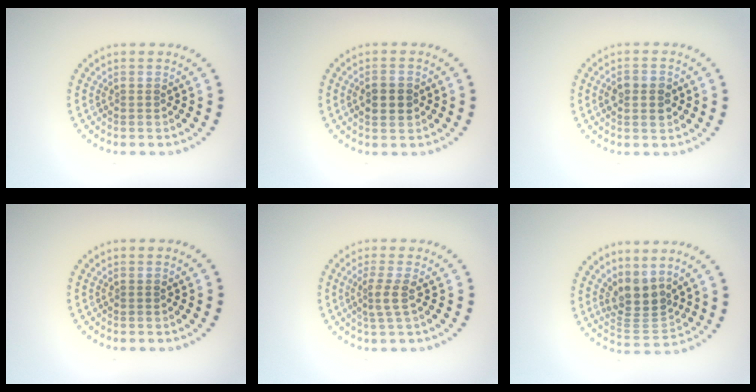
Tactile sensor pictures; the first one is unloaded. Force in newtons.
{"total": 2.9, "press": 2.9, "slide": 0.2}
{"total": 2.9, "press": 2.9, "slide": 0.1}
{"total": 0.0}
{"total": 1.9, "press": 1.4, "slide": 1.3}
{"total": 3.8, "press": 3.1, "slide": 2.2}